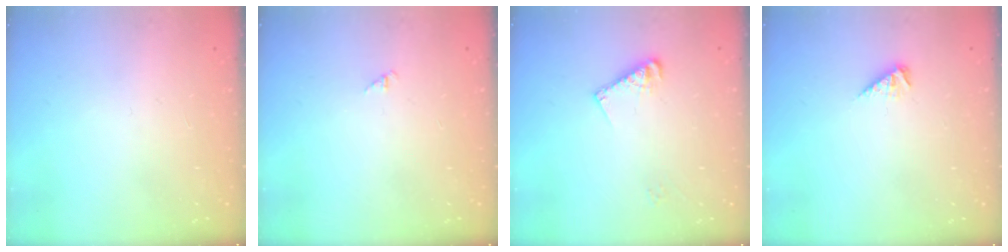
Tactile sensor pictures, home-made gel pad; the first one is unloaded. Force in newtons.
{"total": 1.3, "press": 1.2, "slide": 0.3}
{"total": 7.3, "press": 7.2, "slide": 0.7}
{"total": 3.8, "press": 3.7, "slide": 0.7}